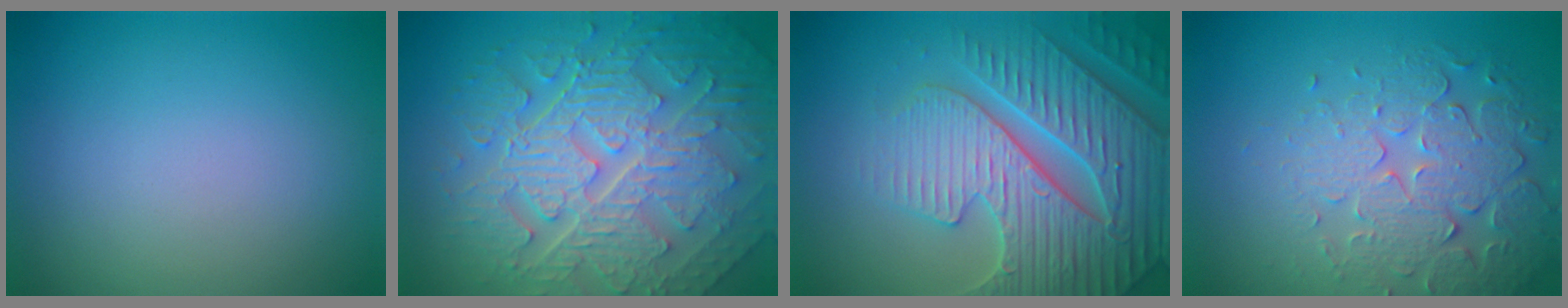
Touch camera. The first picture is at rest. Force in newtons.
{"total": 9.9, "press": 6.6, "slide": 7.3}
{"total": 7.4, "press": 7.2, "slide": 1.7}
{"total": 5.1, "press": 4.4, "slide": 2.6}